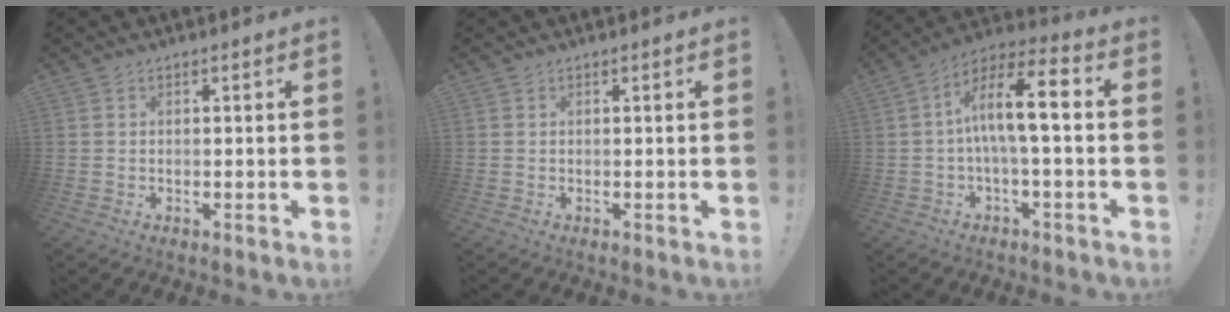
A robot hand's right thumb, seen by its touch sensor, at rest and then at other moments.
{"total": 0.0}
{"total": 13.5, "force": [0.1, 3.8, 12.9], "torque": [-0.218, 0.009, -0.007]}